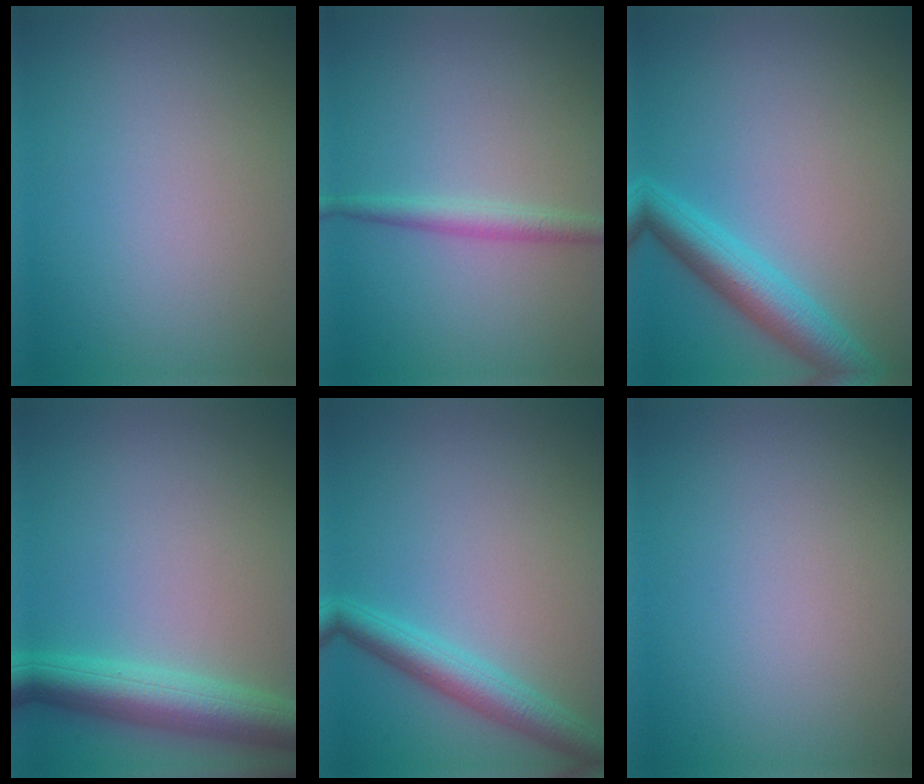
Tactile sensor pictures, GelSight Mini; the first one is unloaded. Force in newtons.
{"total": 2.0, "press": 2.0, "slide": 0.0}
{"total": 4.8, "press": 4.8, "slide": 0.2}
{"total": 5.9, "press": 5.9, "slide": 0.2}
{"total": 3.8, "press": 3.8, "slide": 0.1}
{"total": 0.0}